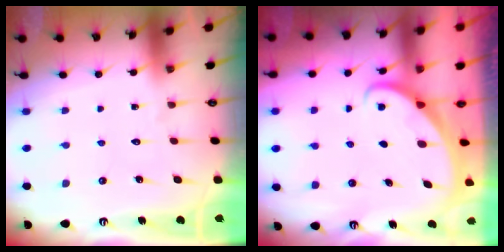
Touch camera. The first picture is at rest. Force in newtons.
{"total": 1.3, "press": 1.3, "slide": 0.0}